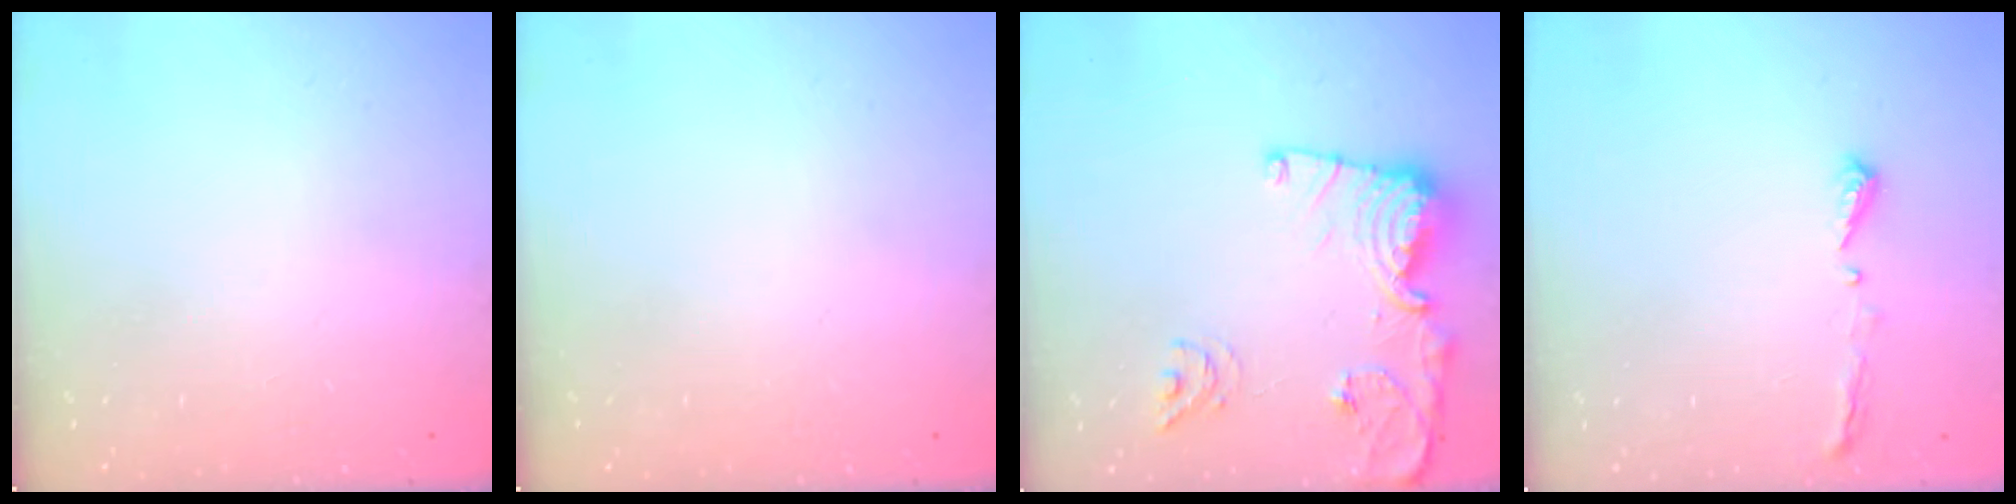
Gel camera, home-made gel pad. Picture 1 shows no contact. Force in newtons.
{"total": 0.0}
{"total": 14.6, "press": 14.6, "slide": 1.0}
{"total": 4.4, "press": 4.3, "slide": 0.6}